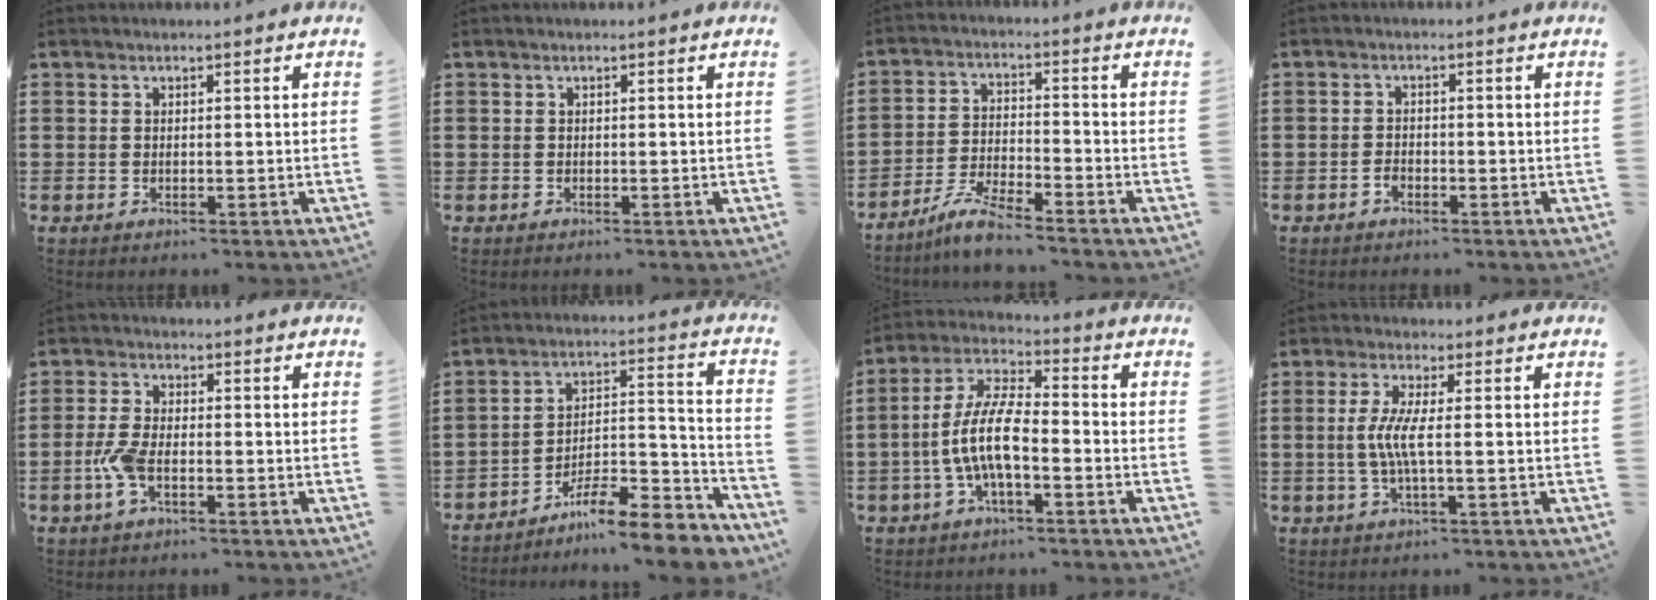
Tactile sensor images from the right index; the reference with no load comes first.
{"total": 0.0}
{"total": 5.5, "force": [-4.9, 0.3, 2.4], "torque": [-0.060, -0.006, -0.098]}
{"total": 1.3, "force": [-0.9, 0.7, 0.7], "torque": [-0.015, -0.002, -0.017]}
{"total": 4.6, "force": [-1.5, 1.8, 4.0], "torque": [-0.095, -0.003, -0.034]}
{"total": 9.5, "force": [-8.4, 1.2, 4.2], "torque": [-0.051, 0.023, -0.159]}
{"total": 9.4, "force": [-2.6, 2.9, 8.6], "torque": [-0.201, -0.010, -0.057]}
{"total": 4.8, "force": [-0.3, 0.1, 4.8], "torque": [-0.109, -0.012, -0.016]}